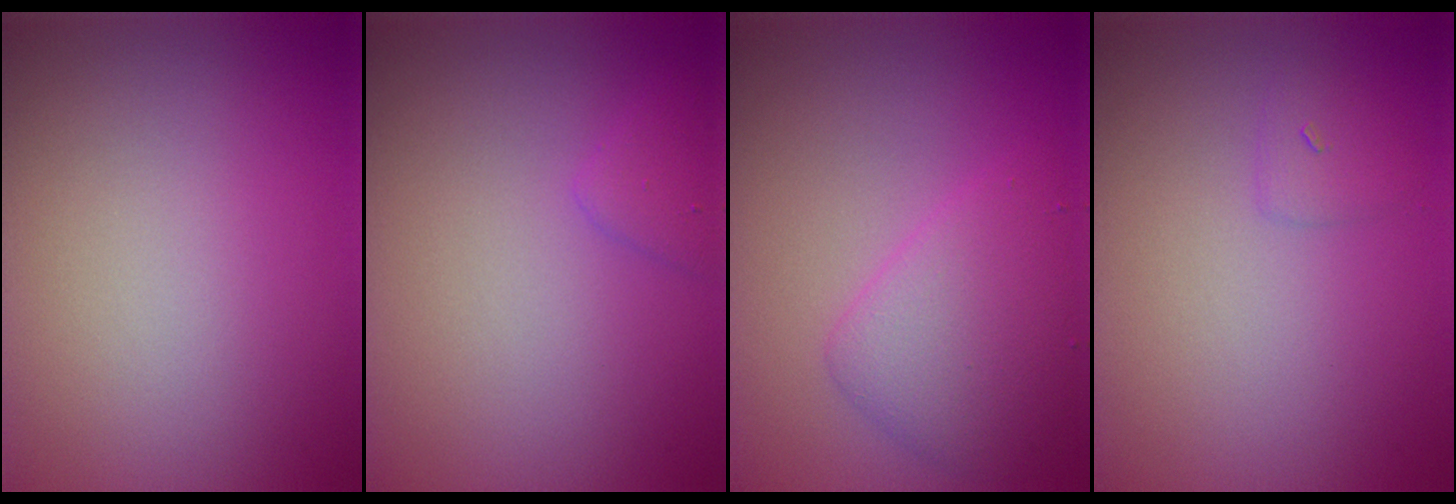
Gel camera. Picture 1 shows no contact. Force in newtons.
{"total": 1.4, "press": 1.4, "slide": 0.1}
{"total": 3.9, "press": 3.9, "slide": 0.1}
{"total": 0.5, "press": 0.5, "slide": 0.0}